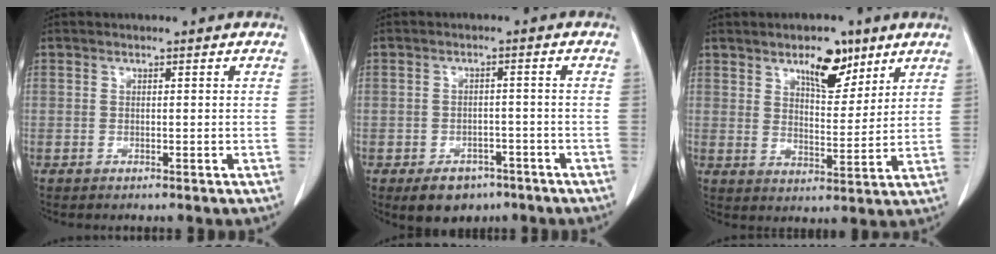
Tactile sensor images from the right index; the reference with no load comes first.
{"total": 5.9, "force": [-4.0, 3.6, 2.3], "torque": [-0.033, 0.003, -0.053]}
{"total": 8.1, "force": [5.3, 3.3, 5.2], "torque": [-0.080, 0.001, 0.085]}